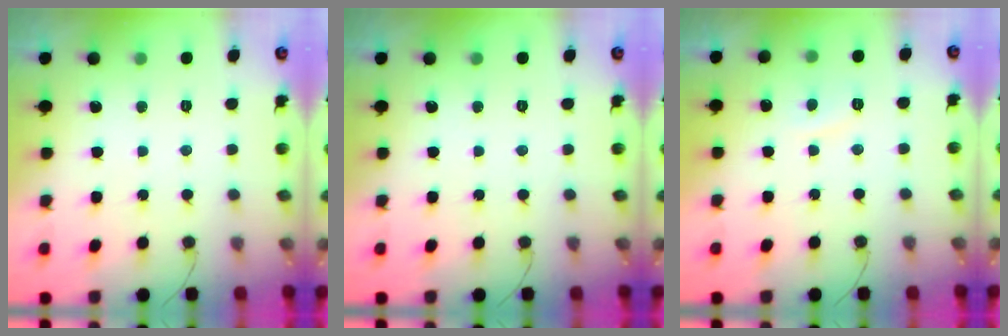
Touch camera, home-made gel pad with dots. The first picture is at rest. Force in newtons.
{"total": 0.0}
{"total": 2.2, "press": 2.2, "slide": 0.6}